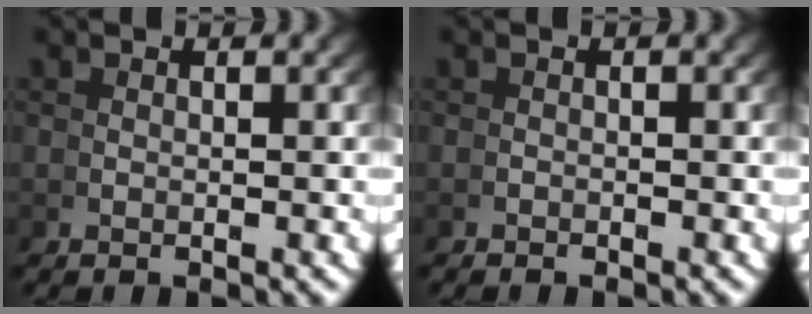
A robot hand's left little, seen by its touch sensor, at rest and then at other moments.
{"total": 1.1, "force": [-0.5, -0.7, -0.6], "torque": [0.017, -0.002, -0.011]}